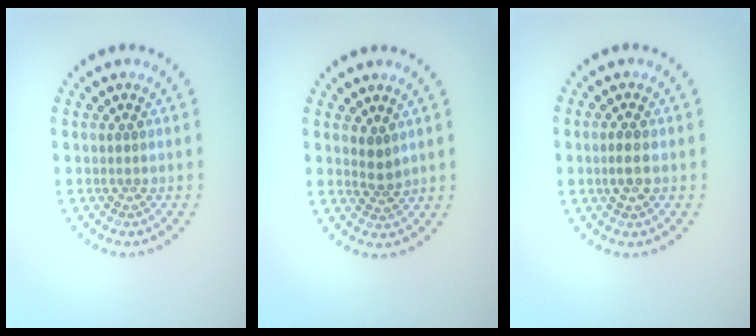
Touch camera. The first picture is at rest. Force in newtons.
{"total": 1.6, "press": 1.3, "slide": 0.8}
{"total": 1.7, "press": 1.7, "slide": 0.3}